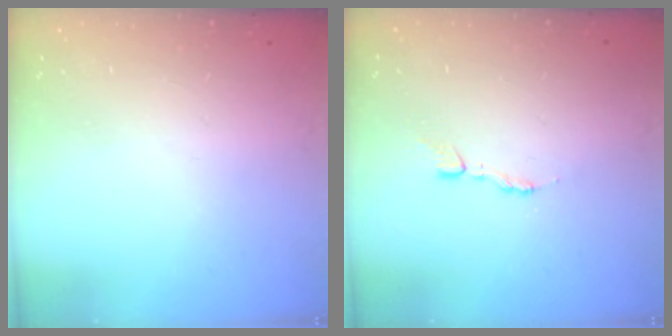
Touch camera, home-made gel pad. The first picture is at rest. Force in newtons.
{"total": 3.2, "press": 3.2, "slide": 0.2}